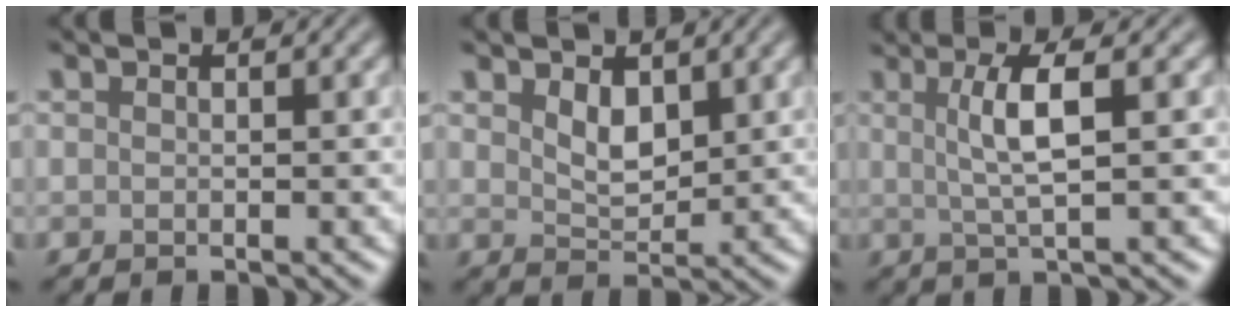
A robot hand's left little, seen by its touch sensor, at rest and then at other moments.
{"total": 2.7, "force": [1.3, 1.5, 1.7], "torque": [-0.036, -0.006, 0.029]}
{"total": 4.0, "force": [0.9, 0.7, 3.8], "torque": [-0.070, 0.002, 0.017]}